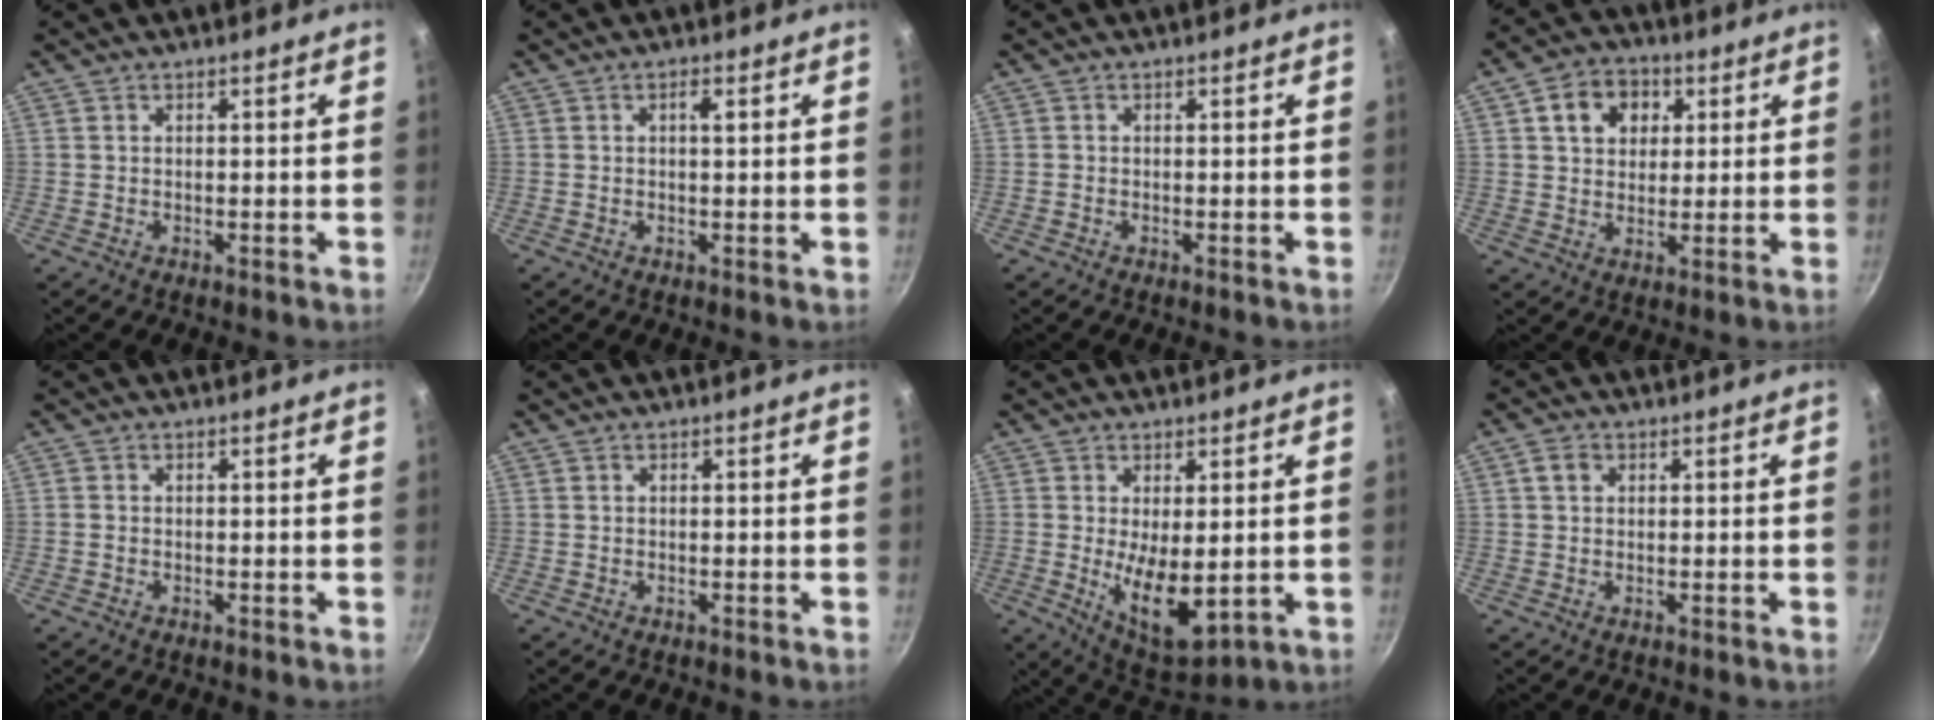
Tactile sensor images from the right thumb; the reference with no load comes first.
{"total": 1.9, "force": [0.5, 0.5, 1.7], "torque": [-0.029, 0.000, 0.007]}
{"total": 0.0}
{"total": 8.9, "force": [3.1, 7.0, 4.6], "torque": [-0.045, 0.004, 0.040]}
{"total": 0.5, "force": [-0.2, 0.5, 0.2], "torque": [-0.003, 0.001, -0.005]}
{"total": 0.0}
{"total": 10.8, "force": [-0.4, 4.7, 9.7], "torque": [-0.138, -0.027, 0.013]}
{"total": 2.2, "force": [0.7, 1.7, 1.1], "torque": [-0.013, 0.004, 0.010]}